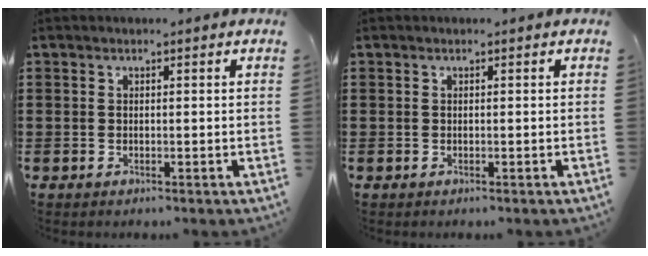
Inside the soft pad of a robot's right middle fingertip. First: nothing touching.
{"total": 0.0}